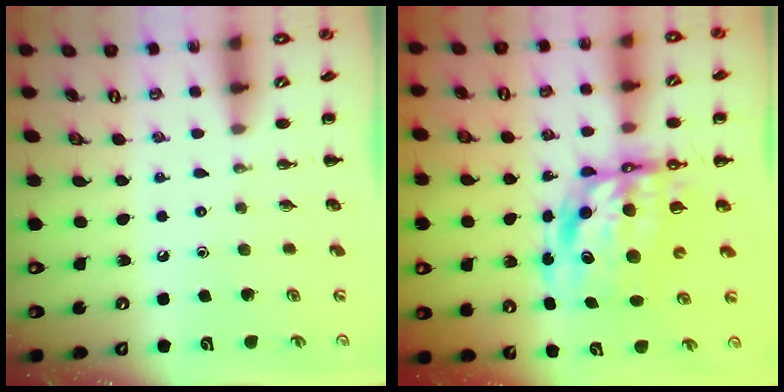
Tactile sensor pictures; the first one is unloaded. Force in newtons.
{"total": 12.9, "press": 12.4, "slide": 3.5}